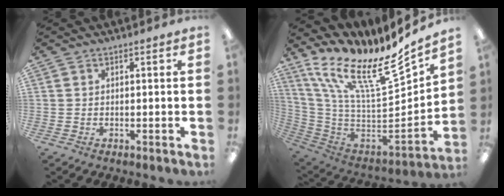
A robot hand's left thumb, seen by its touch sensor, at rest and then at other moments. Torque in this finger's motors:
{"motor_torque": [1.08, 0.23, 1.27, -1.55, 0.46]}